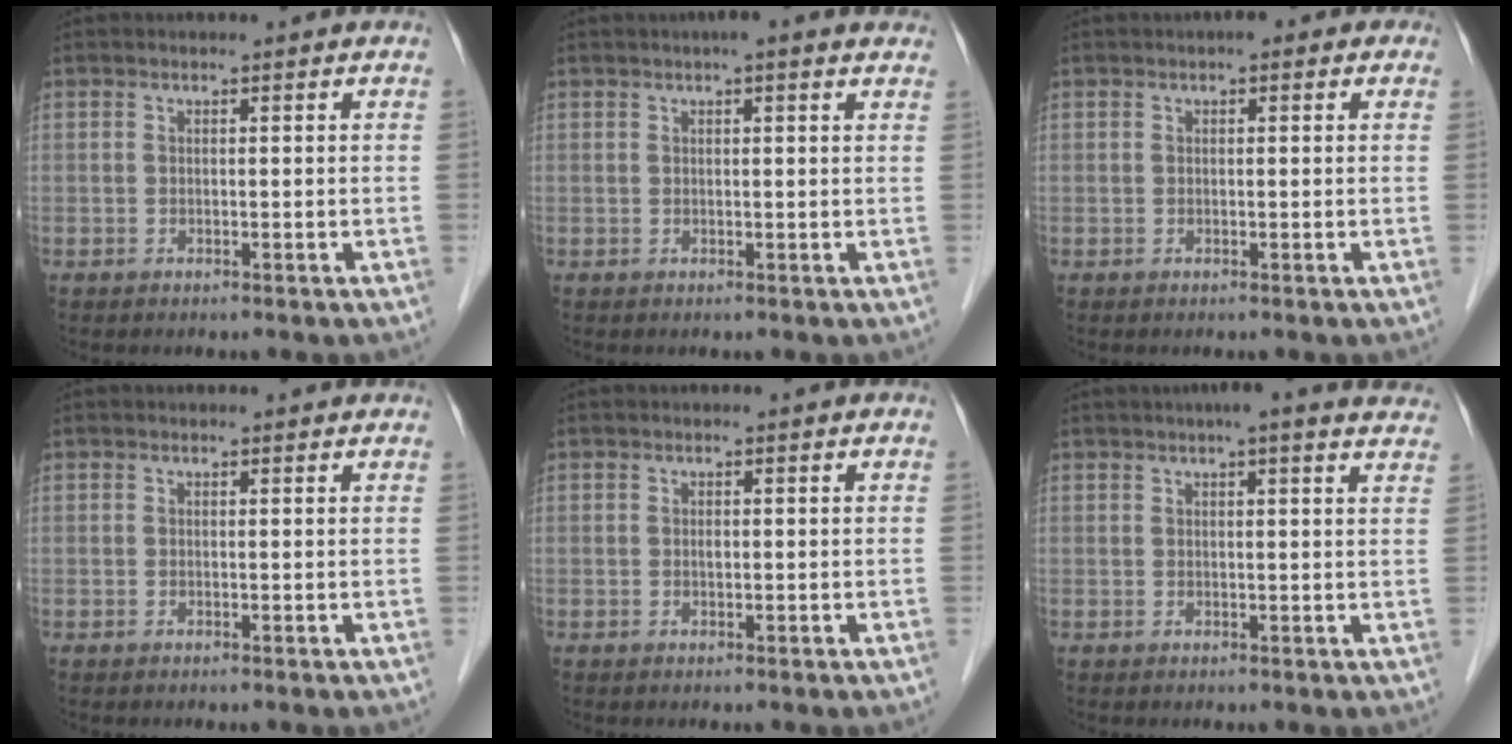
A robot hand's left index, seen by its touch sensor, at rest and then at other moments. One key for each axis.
{"total": 4.6, "fx": 3.3, "fy": 0.9, "fz": 3.0, "tx": -0.035, "ty": 0.025, "tz": 0.035}
{"total": 1.9, "fx": 0.9, "fy": 1.0, "fz": 1.3, "tx": -0.015, "ty": 0.015, "tz": 0.006}
{"total": 0.6, "fx": 0.5, "fy": 0.2, "fz": 0.1, "tx": -0.008, "ty": -0.002, "tz": 0.000}
{"total": 0.5, "fx": 0.0, "fy": 0.3, "fz": 0.5, "tx": -0.008, "ty": 0.001, "tz": 0.001}
{"total": 10.5, "fx": 8.8, "fy": 1.5, "fz": 5.5, "tx": -0.062, "ty": 0.015, "tz": 0.085}